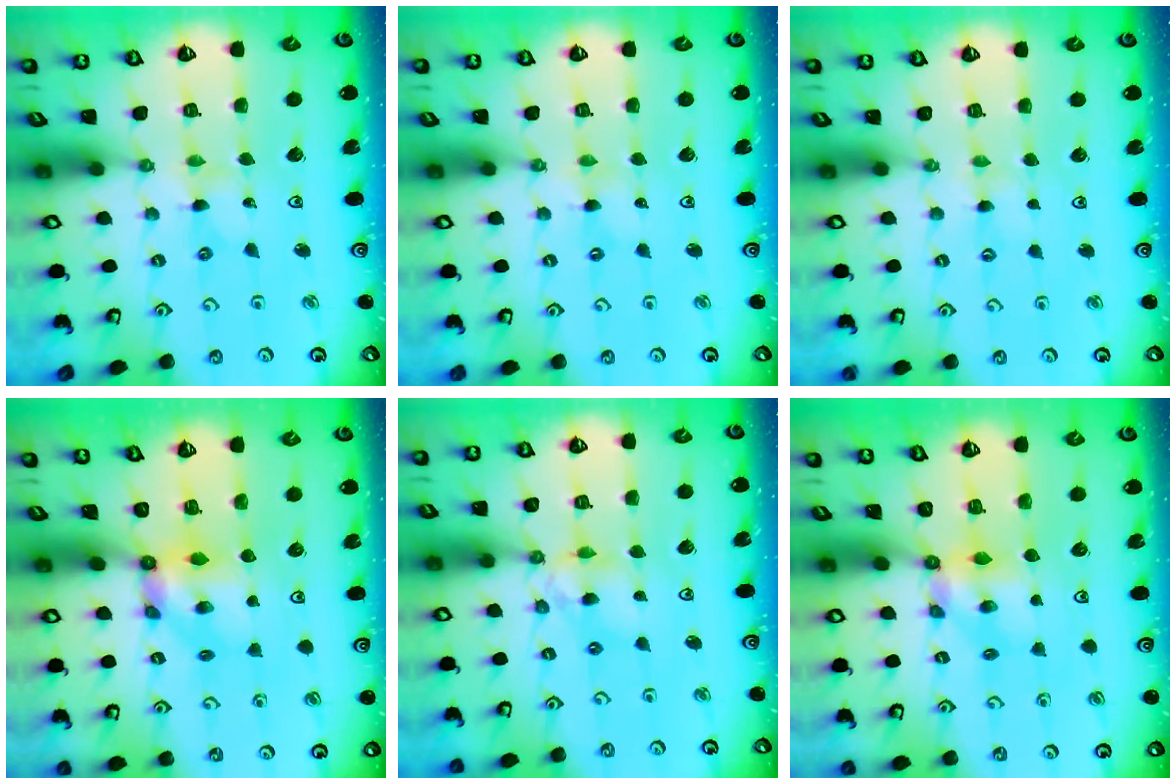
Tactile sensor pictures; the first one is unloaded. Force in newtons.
{"total": 0.0}
{"total": 1.5, "press": 1.4, "slide": 0.3}
{"total": 5.3, "press": 5.3, "slide": 0.2}
{"total": 7.9, "press": 7.9, "slide": 0.6}
{"total": 5.1, "press": 5.1, "slide": 0.4}